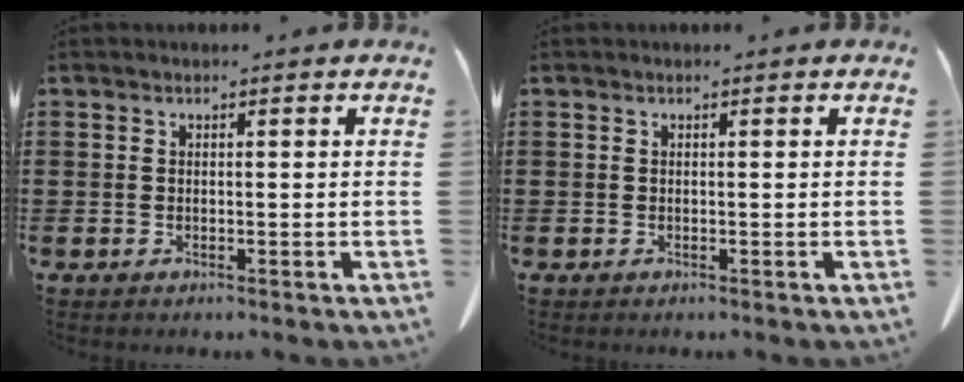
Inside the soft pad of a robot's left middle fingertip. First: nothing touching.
{"total": 0.0}